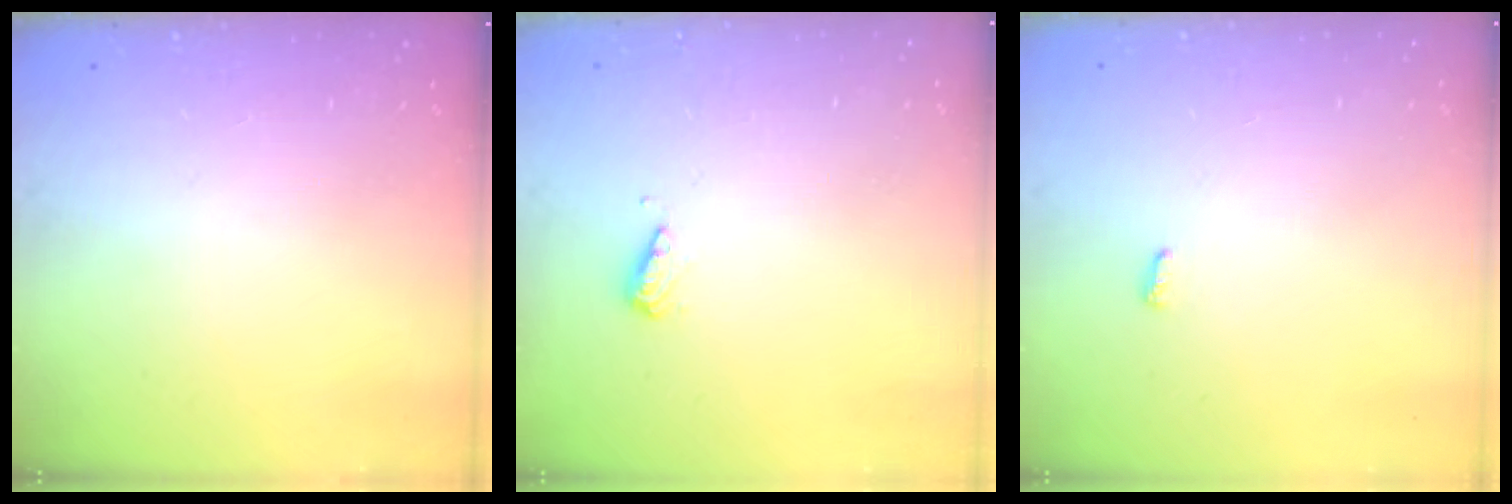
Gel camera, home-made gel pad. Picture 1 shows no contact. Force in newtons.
{"total": 5.2, "press": 5.2, "slide": 0.5}
{"total": 2.8, "press": 2.8, "slide": 0.5}